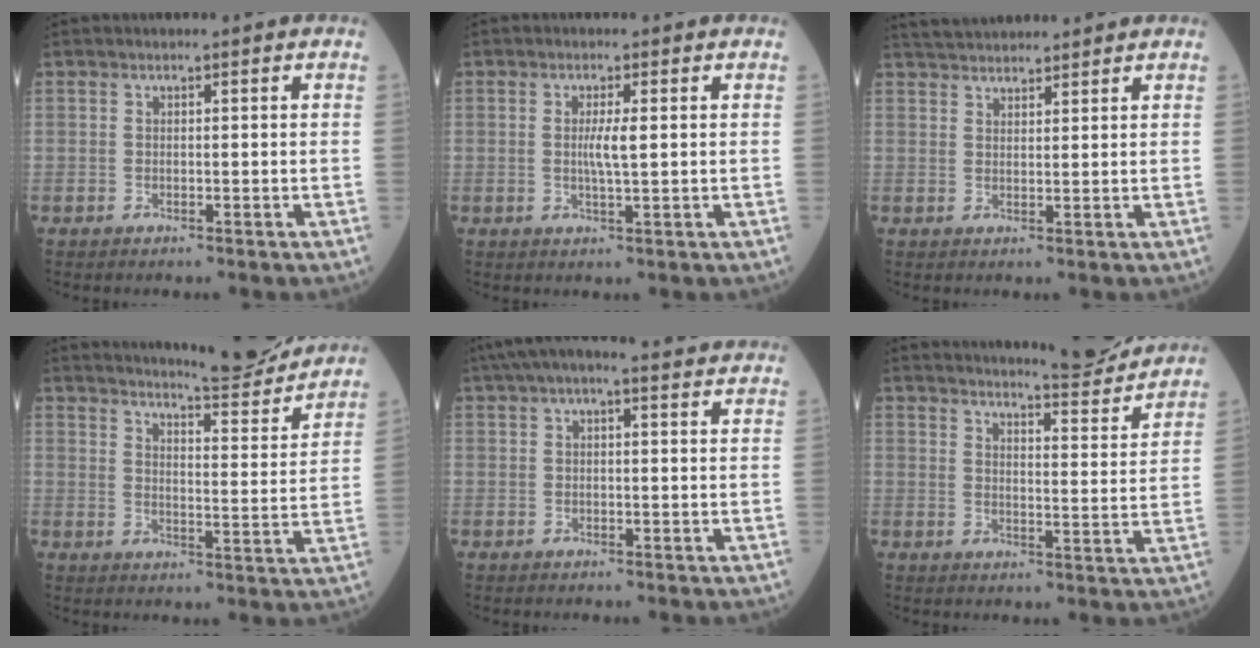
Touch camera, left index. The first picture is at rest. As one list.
[{"total": 2.9, "force": [0.2, 0.0, 2.8], "torque": [-0.057, -0.003, 0.004]}, {"total": 7.2, "force": [6.8, 1.0, 2.1], "torque": [-0.038, 0.033, 0.110]}, {"total": 13.9, "force": [13.3, 0.2, 4.2], "torque": [-0.061, -0.028, 0.174]}, {"total": 8.9, "force": [7.1, 1.8, 5.0], "torque": [-0.085, 0.046, 0.094]}, {"total": 11.6, "force": [11.2, 0.0, 3.2], "torque": [-0.045, -0.021, 0.143]}]